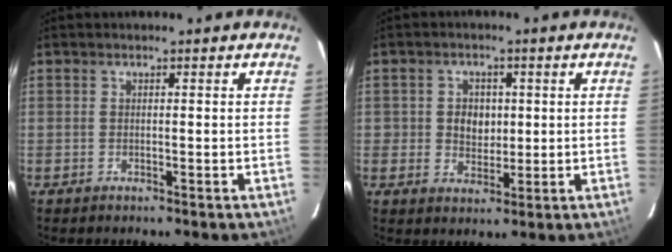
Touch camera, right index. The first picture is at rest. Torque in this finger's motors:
{"motor_torque": [0.01, -0.01, 0.04, 0.03]}